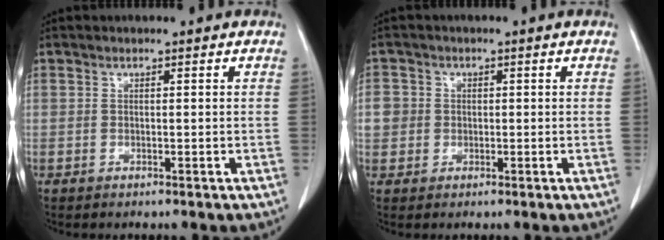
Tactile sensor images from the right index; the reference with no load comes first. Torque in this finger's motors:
{"motor_torque": [0.30, 0.03, 0.15, 0.04]}